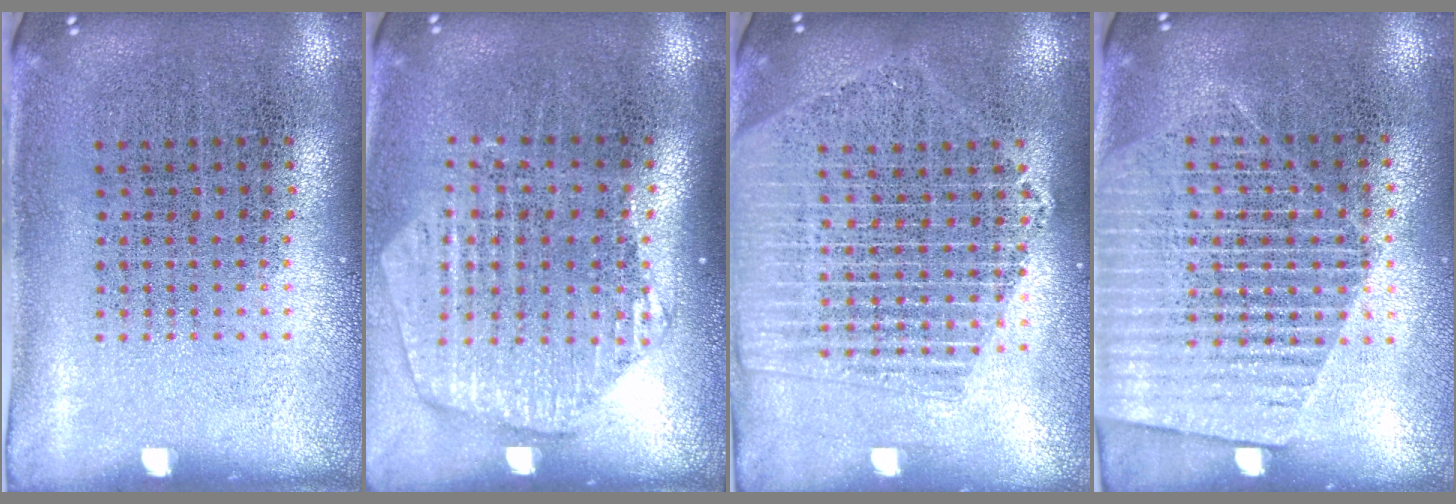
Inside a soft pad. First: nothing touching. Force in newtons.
{"total": 1.7, "press": 1.6, "slide": 0.7}
{"total": 2.1, "press": 1.9, "slide": 0.9}
{"total": 1.7, "press": 1.5, "slide": 0.8}